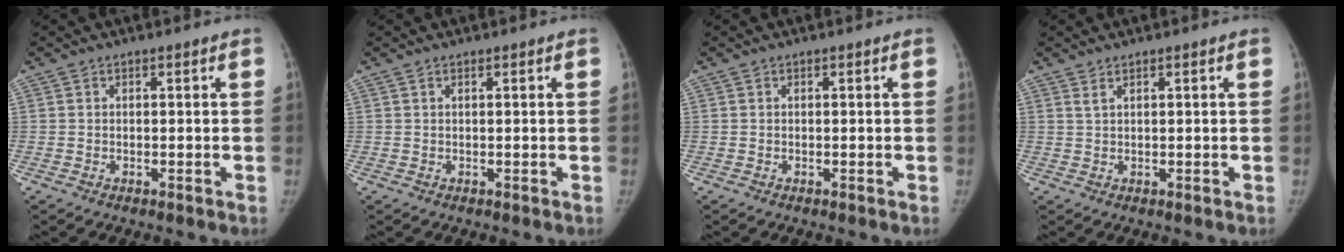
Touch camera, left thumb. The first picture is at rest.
{"total": 0.0}
{"total": 0.0}
{"total": 0.7, "force": [0.6, 0.1, 0.4], "torque": [-0.009, 0.003, 0.013]}